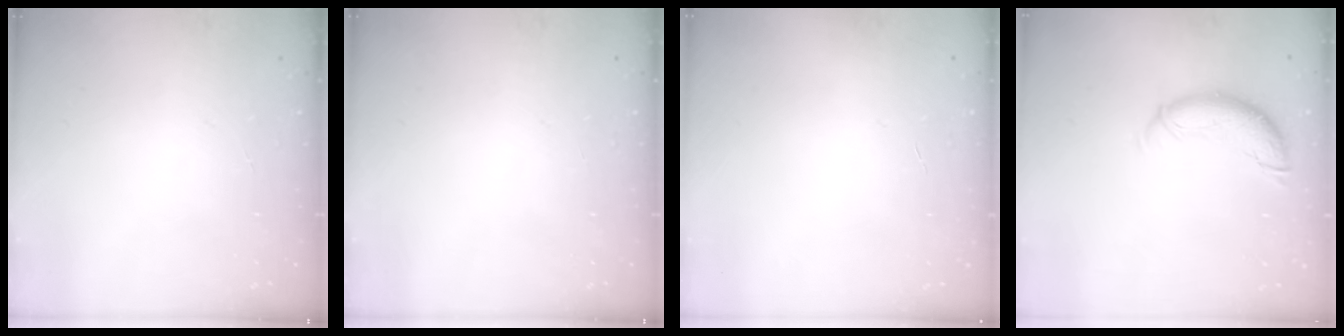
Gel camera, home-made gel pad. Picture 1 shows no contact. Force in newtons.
{"total": 0.0}
{"total": 0.0}
{"total": 10.1, "press": 10.0, "slide": 0.7}